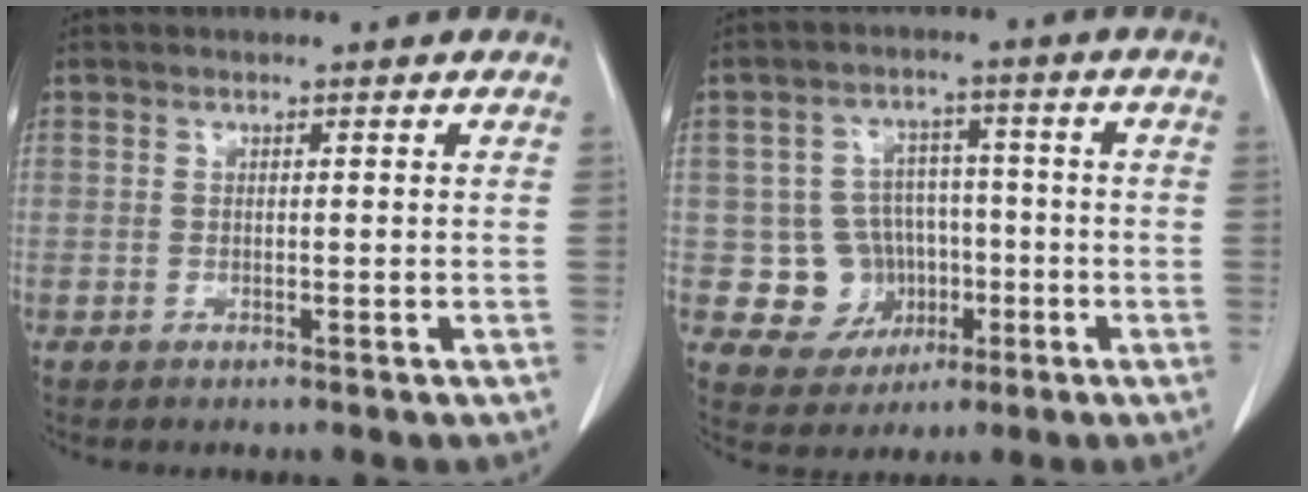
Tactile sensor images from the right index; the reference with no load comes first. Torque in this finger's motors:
{"motor_torque": [-0.27, 0.21, -0.33, -0.15]}